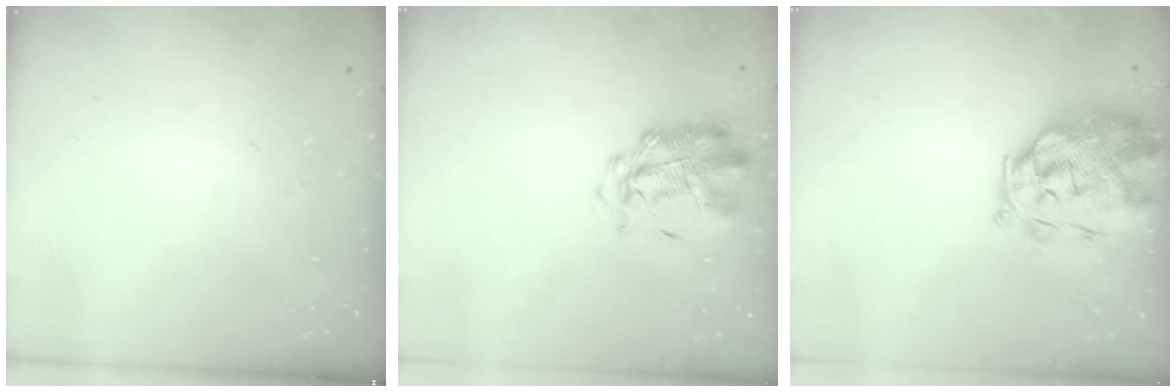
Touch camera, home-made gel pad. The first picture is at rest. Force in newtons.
{"total": 2.9, "press": 2.8, "slide": 0.7}
{"total": 3.6, "press": 3.2, "slide": 1.6}